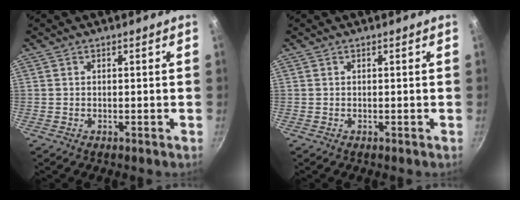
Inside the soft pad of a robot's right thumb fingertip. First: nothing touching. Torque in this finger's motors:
{"motor_torque": [0.02, 0.01, 0.02, 0.04, 0.02]}